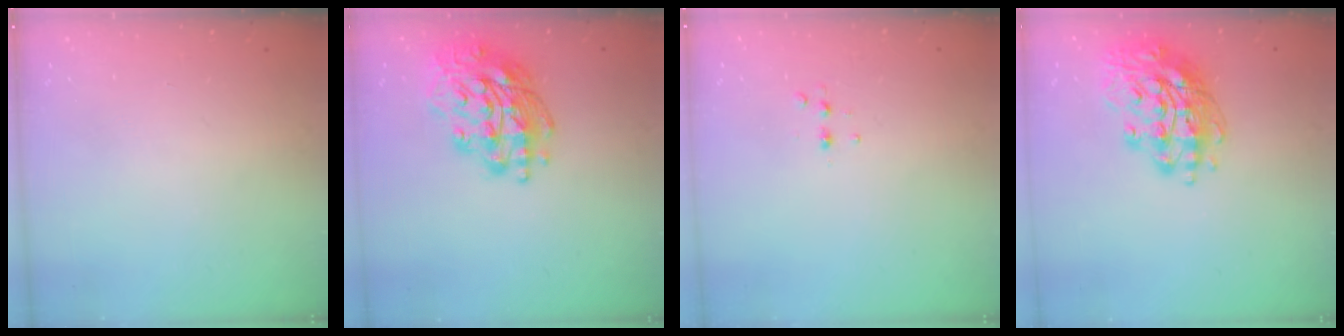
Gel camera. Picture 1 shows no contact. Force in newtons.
{"total": 18.0, "press": 17.9, "slide": 1.8}
{"total": 3.6, "press": 3.5, "slide": 1.1}
{"total": 15.7, "press": 15.7, "slide": 1.3}